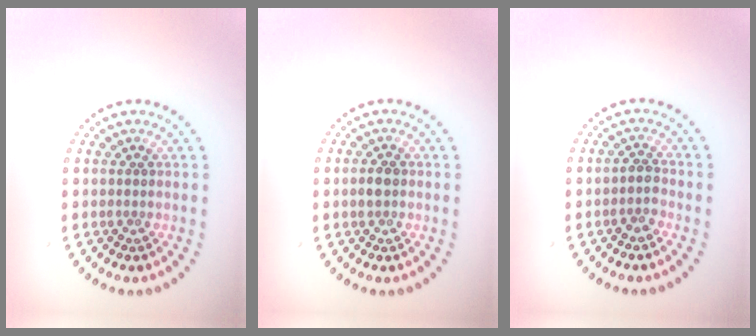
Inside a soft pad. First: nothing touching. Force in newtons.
{"total": 1.4, "press": 1.4, "slide": 0.1}
{"total": 1.5, "press": 1.3, "slide": 0.8}